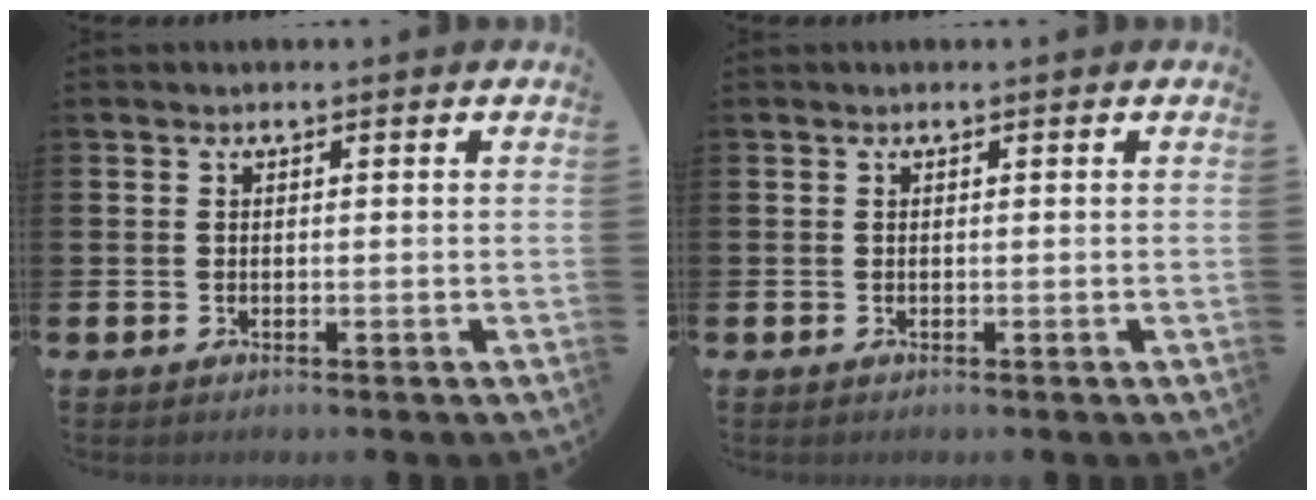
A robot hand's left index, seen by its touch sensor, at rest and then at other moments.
{"total": 0.0}